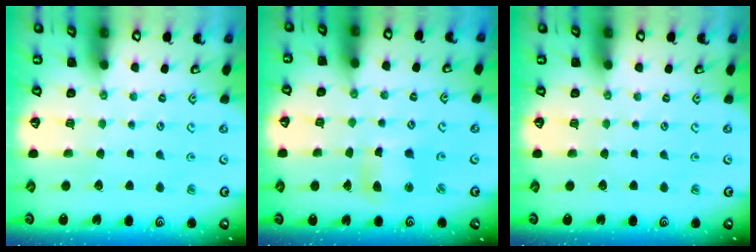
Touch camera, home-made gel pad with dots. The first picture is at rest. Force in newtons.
{"total": 6.1, "press": 6.0, "slide": 0.9}
{"total": 0.0}